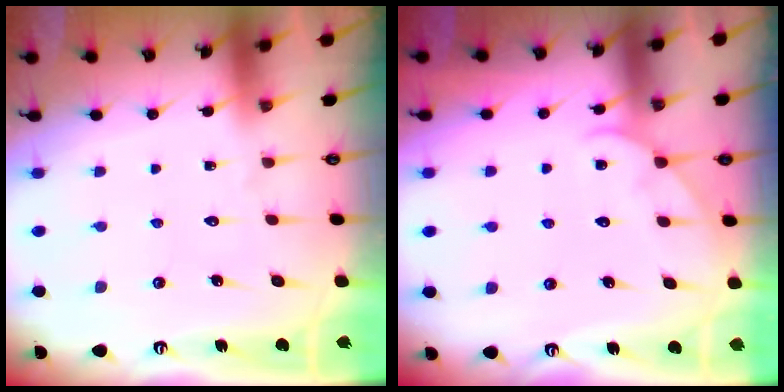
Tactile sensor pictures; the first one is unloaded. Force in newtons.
{"total": 2.8, "press": 2.8, "slide": 0.3}